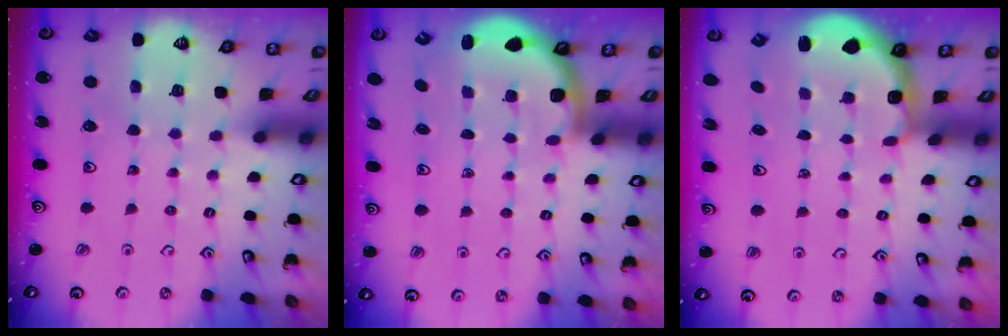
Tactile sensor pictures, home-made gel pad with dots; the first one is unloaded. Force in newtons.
{"total": 2.6, "press": 2.5, "slide": 0.6}
{"total": 2.2, "press": 1.5, "slide": 1.6}